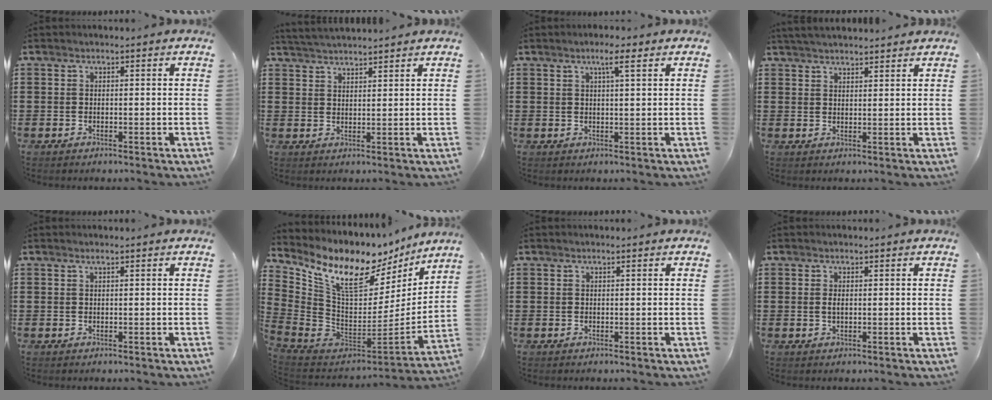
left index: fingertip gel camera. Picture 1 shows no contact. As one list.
[{"total": 2.9, "force": [2.9, -0.2, 0.3], "torque": [-0.015, -0.007, 0.055]}, {"total": 3.4, "force": [2.0, 0.3, 2.8], "torque": [-0.052, 0.001, 0.031]}, {"total": 2.9, "force": [2.9, 0.0, 0.6], "torque": [-0.019, -0.002, 0.056]}, {"total": 0.5, "force": [0.3, 0.0, 0.4], "torque": [-0.007, -0.001, 0.006]}, {"total": 13.5, "force": [8.8, 5.9, 8.4], "torque": [-0.170, -0.062, 0.151]}, {"total": 0.0}, {"total": 1.1, "force": [0.1, 0.4, 1.0], "torque": [-0.022, 0.002, 0.002]}]